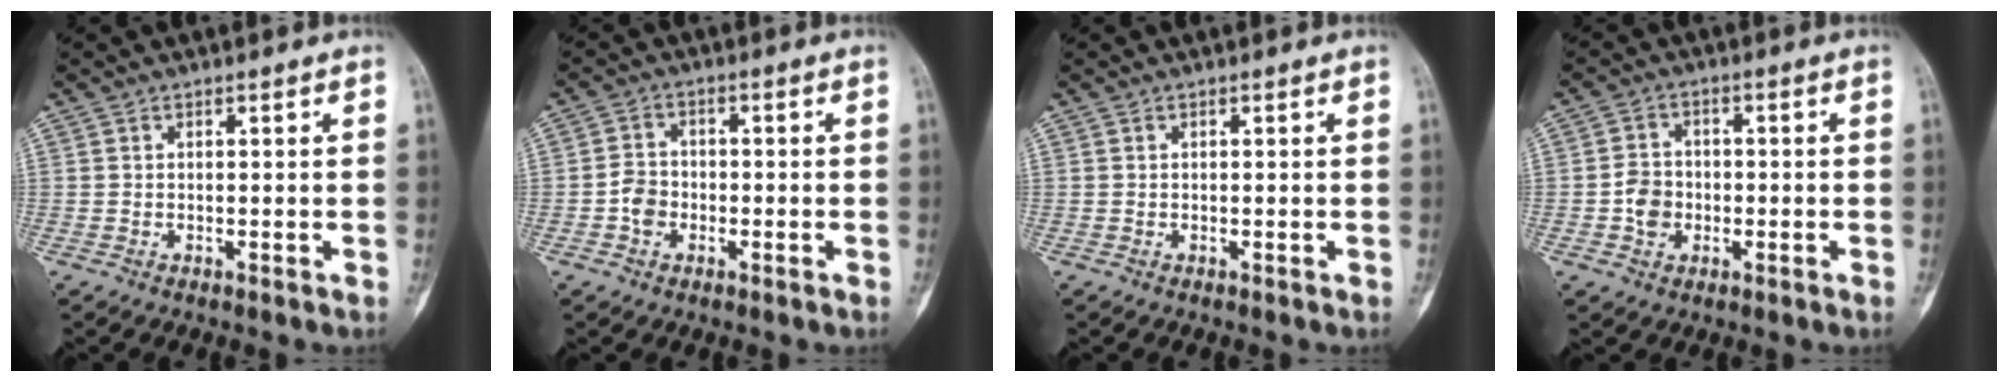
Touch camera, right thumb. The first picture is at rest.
{"total": 4.0, "force": [-1.3, 3.2, 2.0], "torque": [-0.025, 0.013, -0.031]}
{"total": 0.0}
{"total": 5.0, "force": [-1.2, 4.1, 2.5], "torque": [-0.030, 0.011, -0.027]}